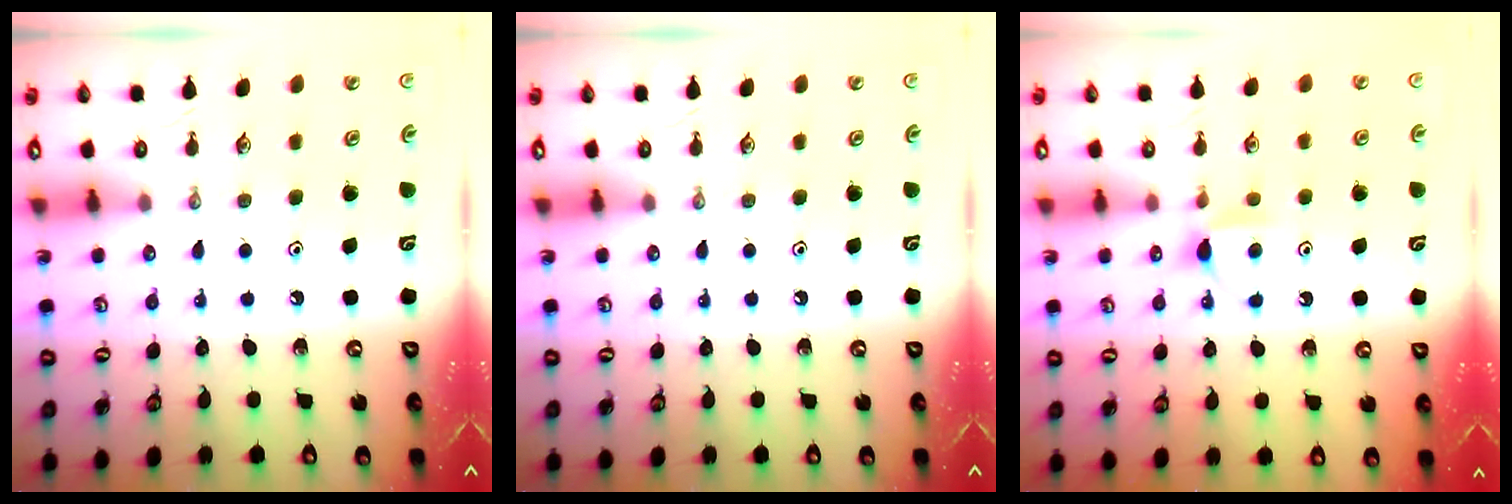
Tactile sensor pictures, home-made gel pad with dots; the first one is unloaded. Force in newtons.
{"total": 0.0}
{"total": 6.8, "press": 6.7, "slide": 0.8}